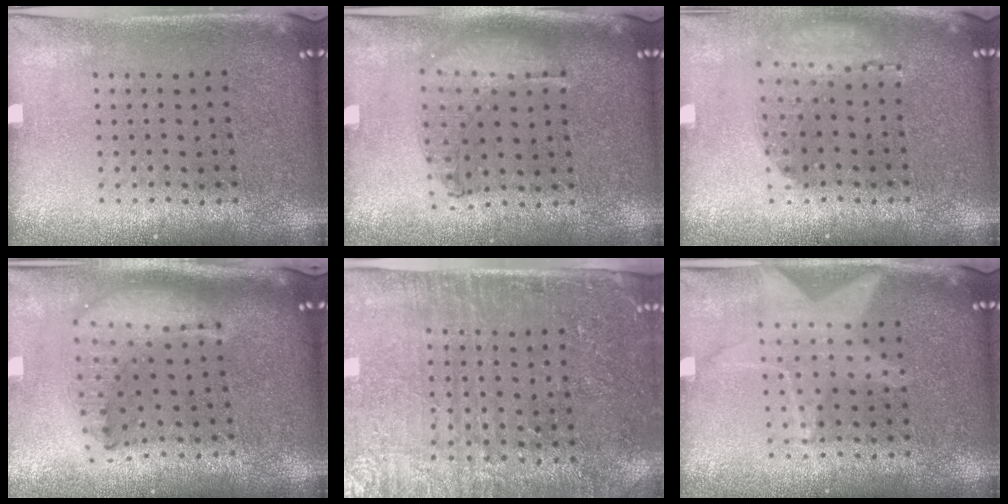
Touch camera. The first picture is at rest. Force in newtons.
{"total": 0.9, "press": 0.9, "slide": 0.2}
{"total": 1.1, "press": 1.1, "slide": 0.2}
{"total": 2.3, "press": 1.7, "slide": 1.5}
{"total": 3.3, "press": 3.0, "slide": 1.3}
{"total": 0.6, "press": 0.5, "slide": 0.2}